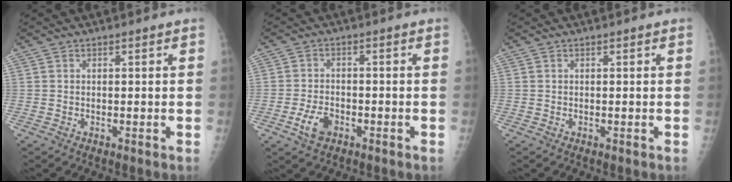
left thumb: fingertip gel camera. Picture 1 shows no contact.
{"total": 4.6, "force": [-2.2, 2.8, 2.9], "torque": [-0.053, 0.010, -0.040]}
{"total": 0.0}